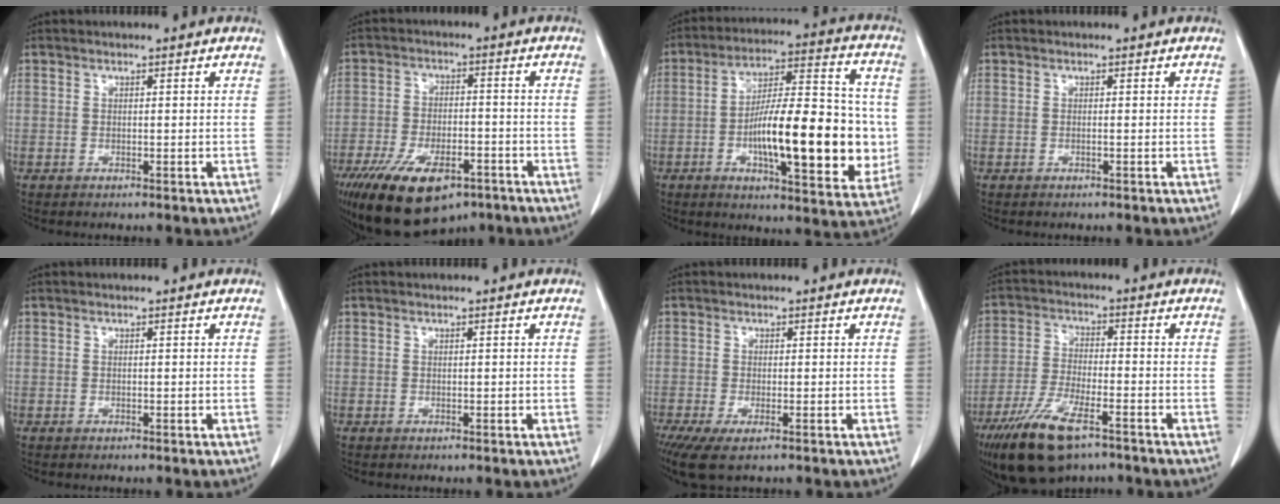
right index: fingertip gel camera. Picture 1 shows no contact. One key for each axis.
{"total": 16.5, "fx": -10.4, "fy": 7.3, "fz": 10.4, "tx": -0.214, "ty": -0.016, "tz": -0.167}
{"total": 20.2, "fx": -3.0, "fy": 5.3, "fz": 19.2, "tx": -0.290, "ty": 0.014, "tz": -0.042}
{"total": 0.0}
{"total": 0.0}
{"total": 0.0}
{"total": 5.4, "fx": -3.3, "fy": 1.6, "fz": 4.0, "tx": -0.069, "ty": -0.016, "tz": -0.054}
{"total": 12.1, "fx": -7.8, "fy": 3.6, "fz": 8.4, "tx": -0.165, "ty": -0.022, "tz": -0.139}